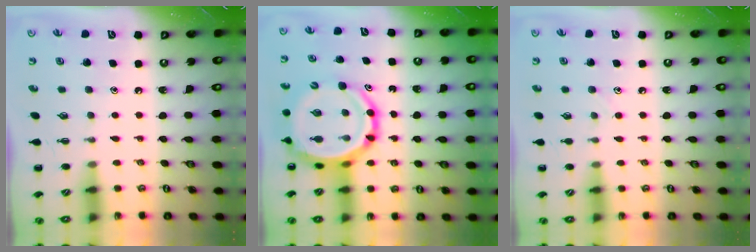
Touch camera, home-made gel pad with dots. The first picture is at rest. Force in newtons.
{"total": 15.6, "press": 15.0, "slide": 4.3}
{"total": 4.0, "press": 3.7, "slide": 1.6}